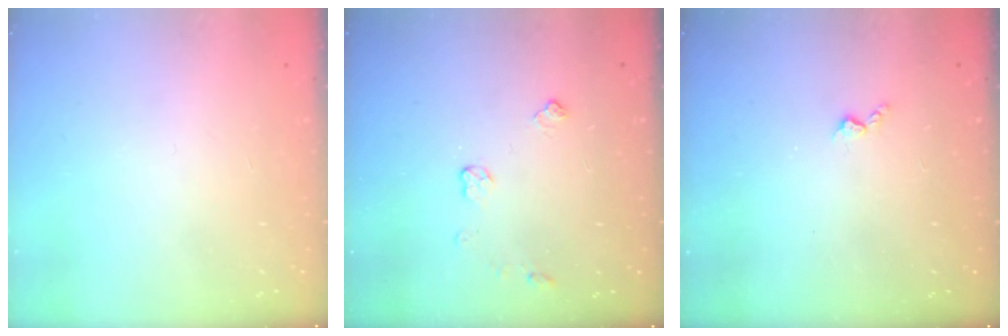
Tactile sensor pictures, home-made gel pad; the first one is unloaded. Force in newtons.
{"total": 4.5, "press": 4.4, "slide": 0.7}
{"total": 2.8, "press": 2.8, "slide": 0.5}